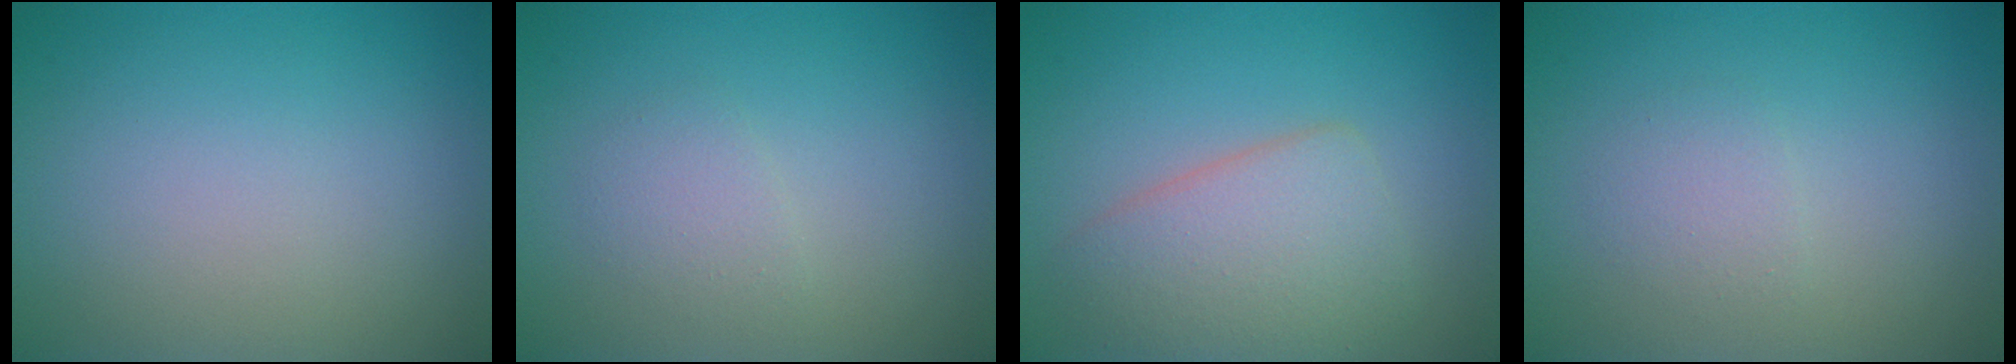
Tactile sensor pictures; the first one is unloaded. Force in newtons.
{"total": 1.4, "press": 1.4, "slide": 0.1}
{"total": 4.6, "press": 4.6, "slide": 0.3}
{"total": 1.4, "press": 1.4, "slide": 0.0}